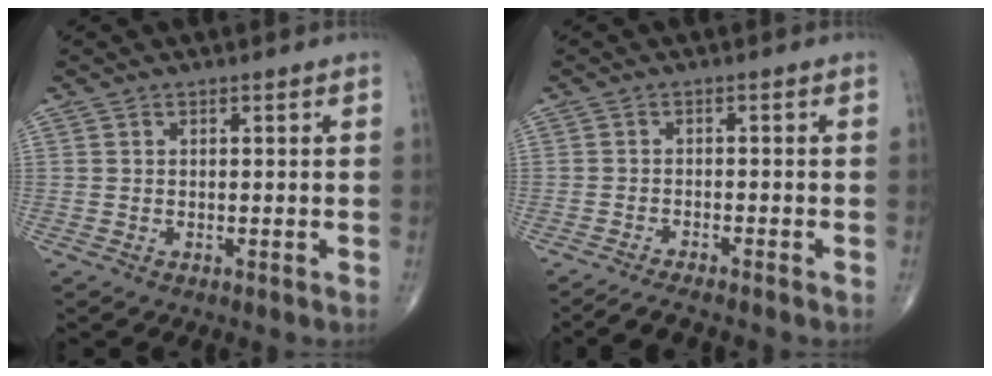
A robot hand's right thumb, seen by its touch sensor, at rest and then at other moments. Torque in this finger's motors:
{"motor_torque": [1.94, 0.18, 0.25, -1.17, 0.00]}